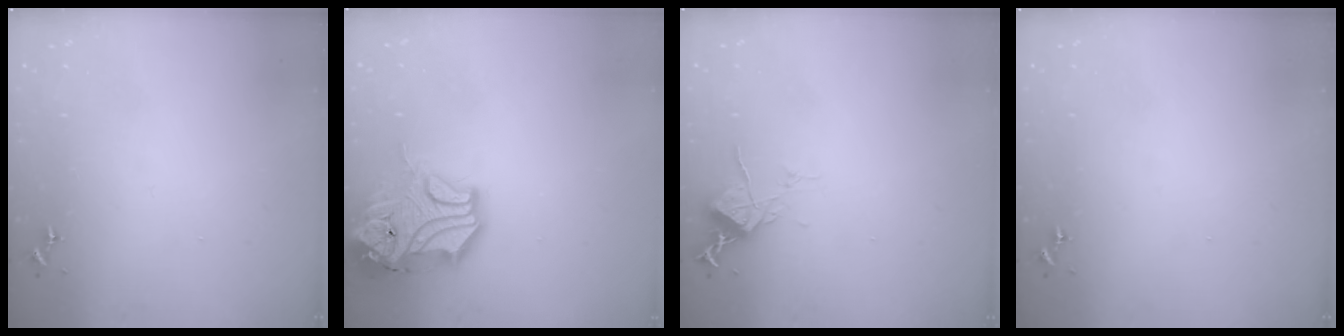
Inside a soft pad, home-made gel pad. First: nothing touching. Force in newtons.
{"total": 17.4, "press": 17.2, "slide": 2.4}
{"total": 8.8, "press": 8.7, "slide": 1.2}
{"total": 0.0}